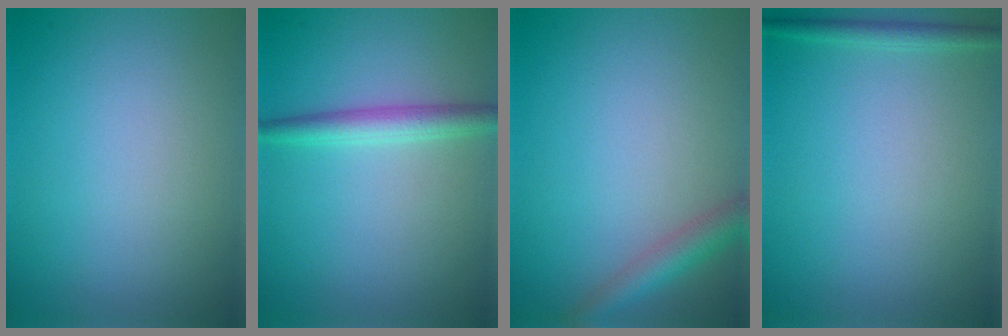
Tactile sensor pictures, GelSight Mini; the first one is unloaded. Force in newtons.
{"total": 2.5, "press": 2.5, "slide": 0.0}
{"total": 2.8, "press": 2.8, "slide": 0.1}
{"total": 1.4, "press": 1.4, "slide": 0.1}